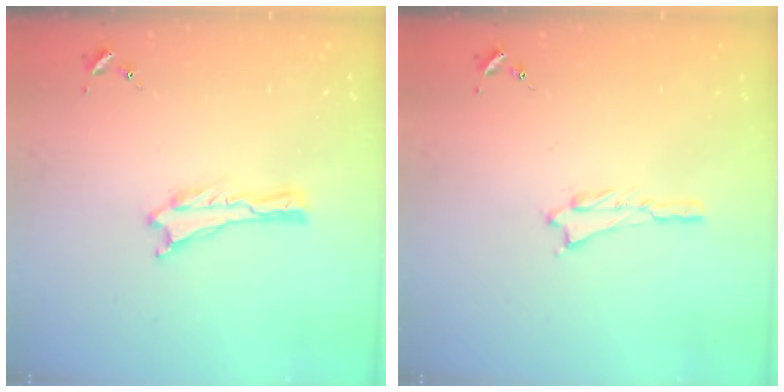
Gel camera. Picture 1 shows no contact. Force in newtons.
{"total": 0.8, "press": 0.8, "slide": 0.2}